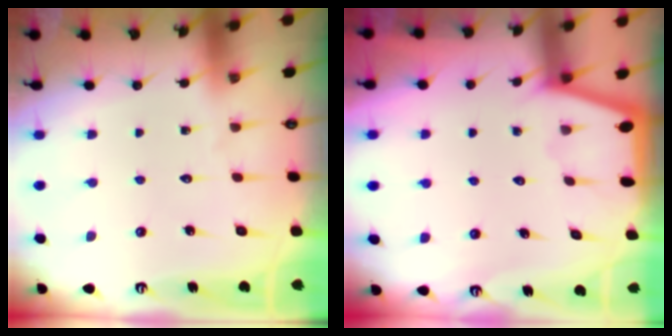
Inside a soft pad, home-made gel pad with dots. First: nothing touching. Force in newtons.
{"total": 1.1, "press": 1.0, "slide": 0.2}